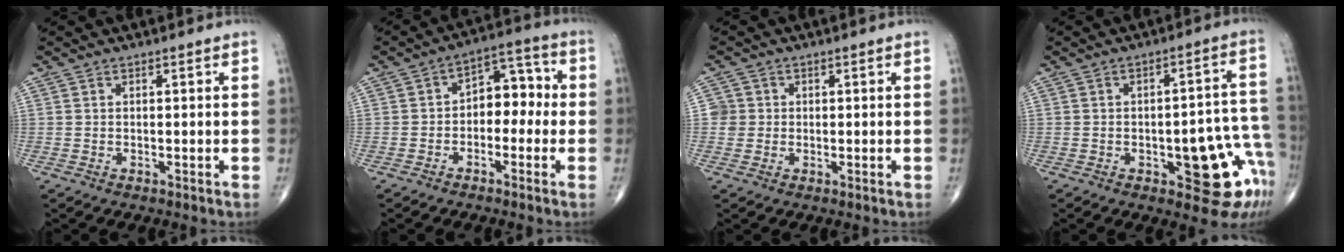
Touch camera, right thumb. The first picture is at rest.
{"total": 8.2, "force": [-1.0, 5.4, 6.1], "torque": [-0.051, 0.042, -0.031]}
{"total": 2.6, "force": [0.1, 2.6, 0.1], "torque": [0.020, 0.007, 0.000]}
{"total": 14.3, "force": [-5.7, 5.4, 12.0], "torque": [-0.082, 0.046, -0.057]}